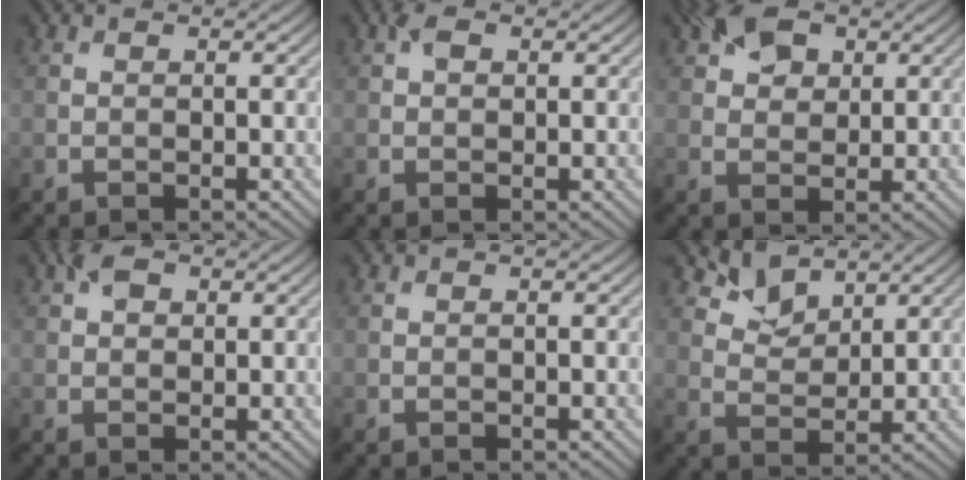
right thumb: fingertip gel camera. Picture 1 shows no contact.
{"total": 1.8, "force": [0.7, 1.1, 1.2], "torque": [-0.024, 0.005, 0.010]}
{"total": 5.5, "force": [2.8, 3.6, 3.1], "torque": [-0.062, 0.007, 0.049]}
{"total": 2.7, "force": [1.2, 1.8, 1.6], "torque": [-0.031, 0.006, 0.017]}
{"total": 0.0}
{"total": 4.2, "force": [3.3, 2.1, 1.6], "torque": [-0.041, -0.008, 0.064]}